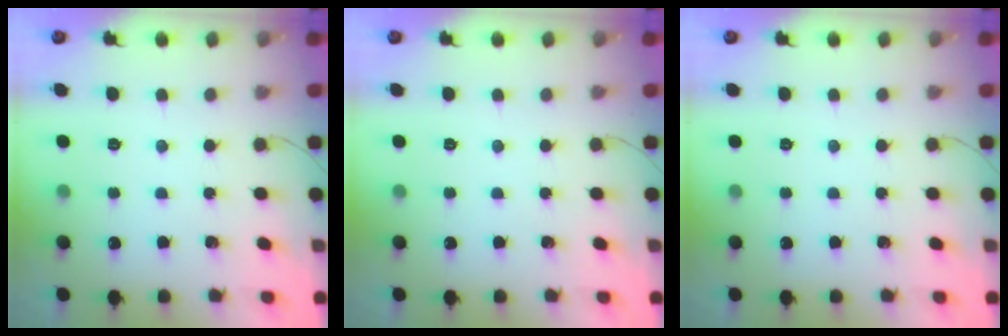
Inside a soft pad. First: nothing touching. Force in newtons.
{"total": 0.0}
{"total": 0.0}